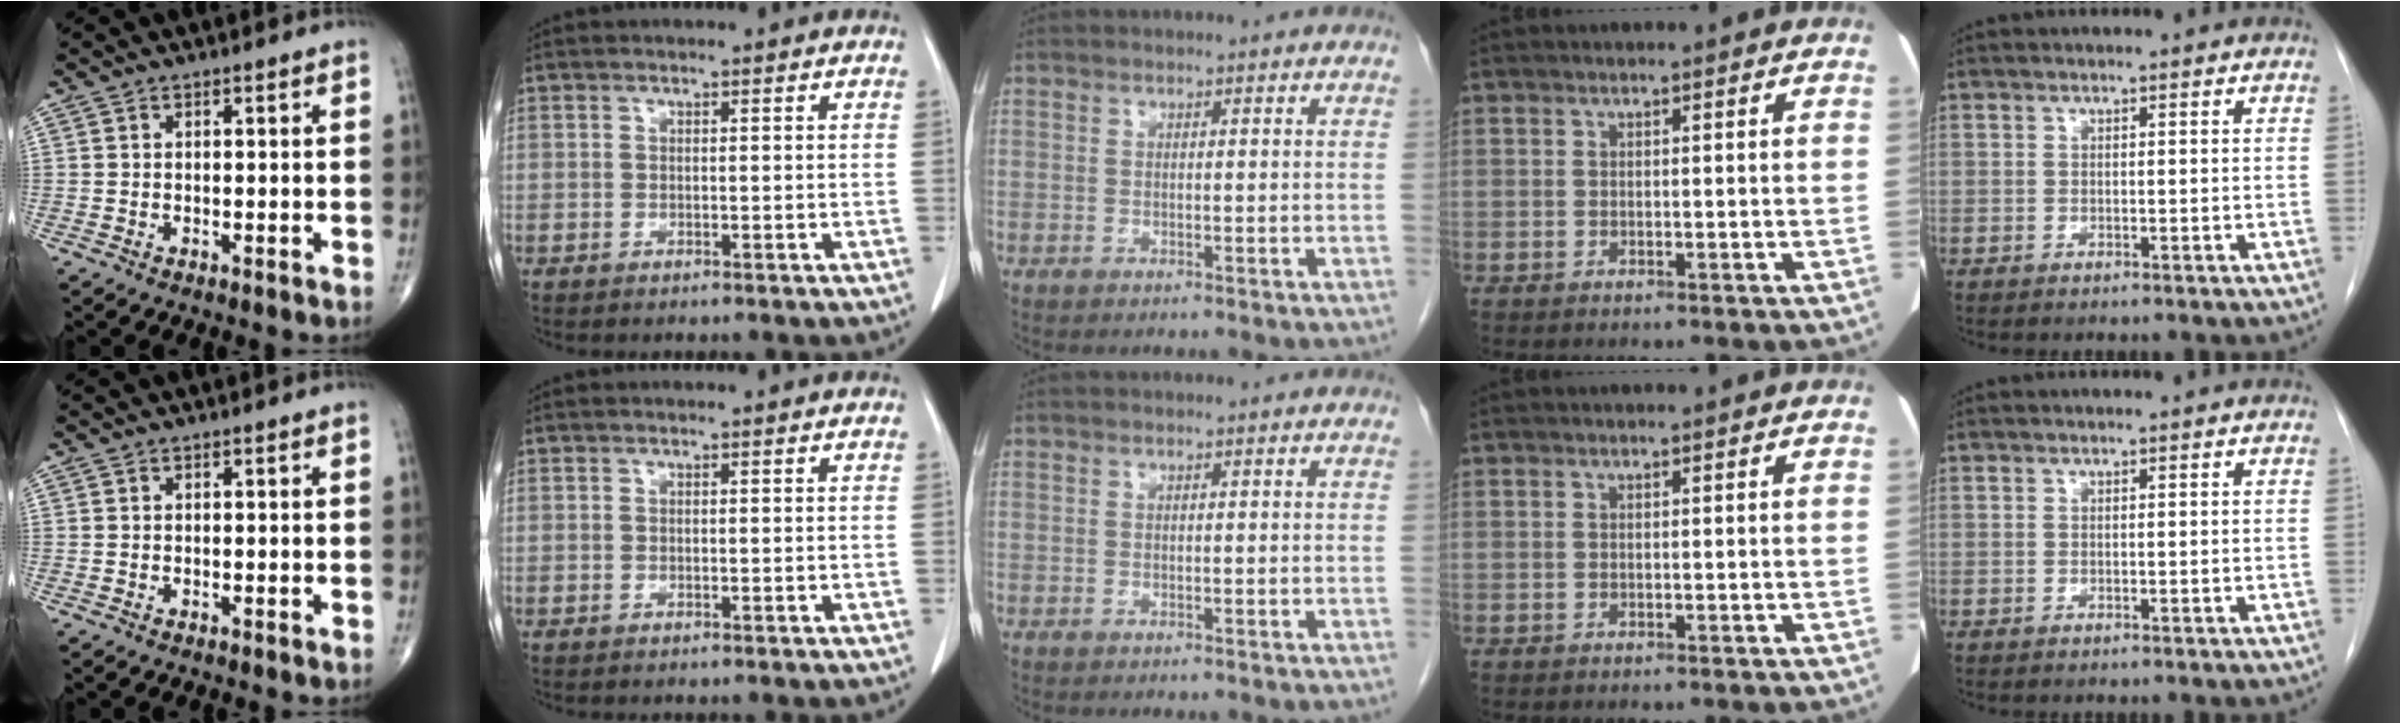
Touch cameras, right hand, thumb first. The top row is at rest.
{}